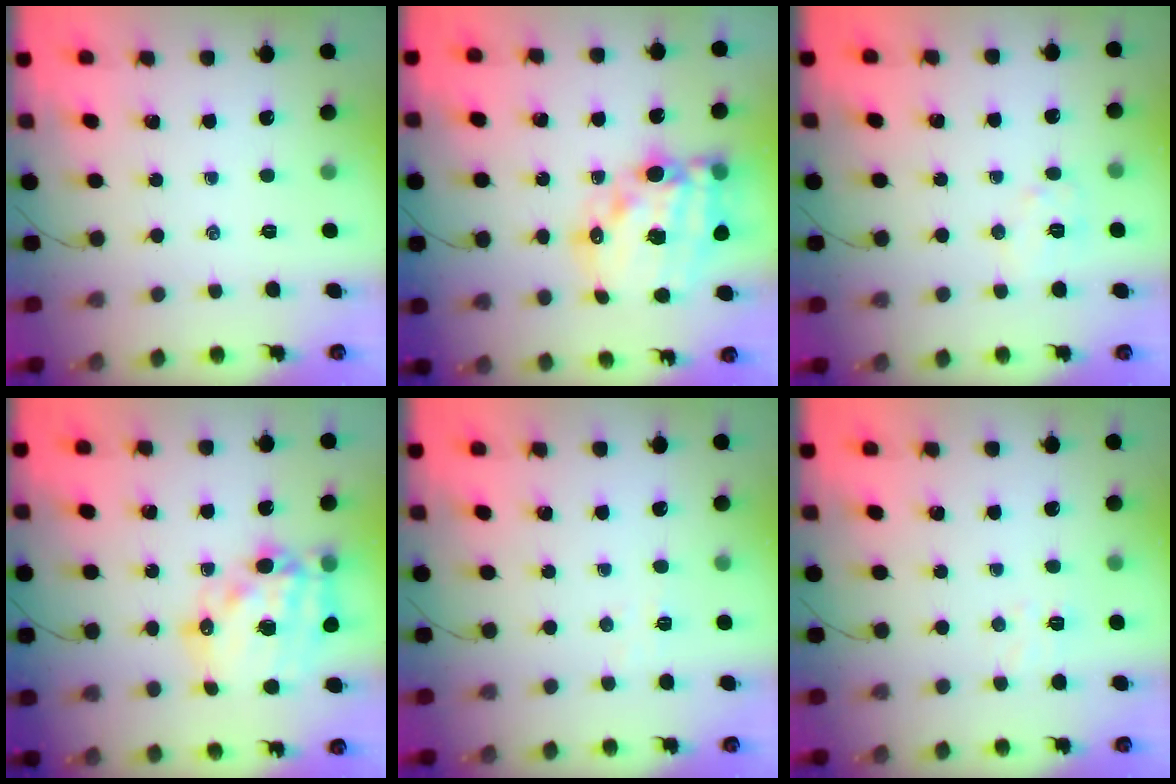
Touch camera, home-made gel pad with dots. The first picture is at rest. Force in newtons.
{"total": 20.7, "press": 20.1, "slide": 4.8}
{"total": 5.8, "press": 5.8, "slide": 0.6}
{"total": 19.2, "press": 18.6, "slide": 4.5}
{"total": 2.8, "press": 2.7, "slide": 0.8}
{"total": 4.1, "press": 4.0, "slide": 0.9}